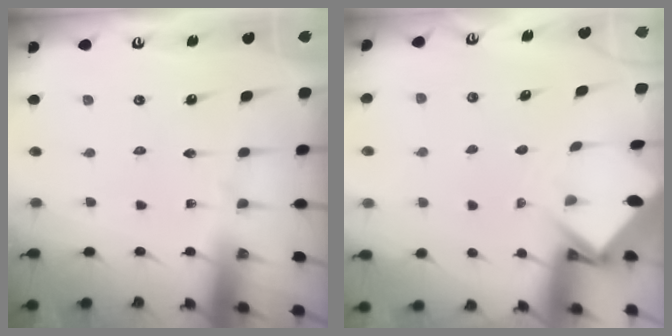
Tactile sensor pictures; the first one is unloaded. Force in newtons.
{"total": 3.2, "press": 3.2, "slide": 0.2}